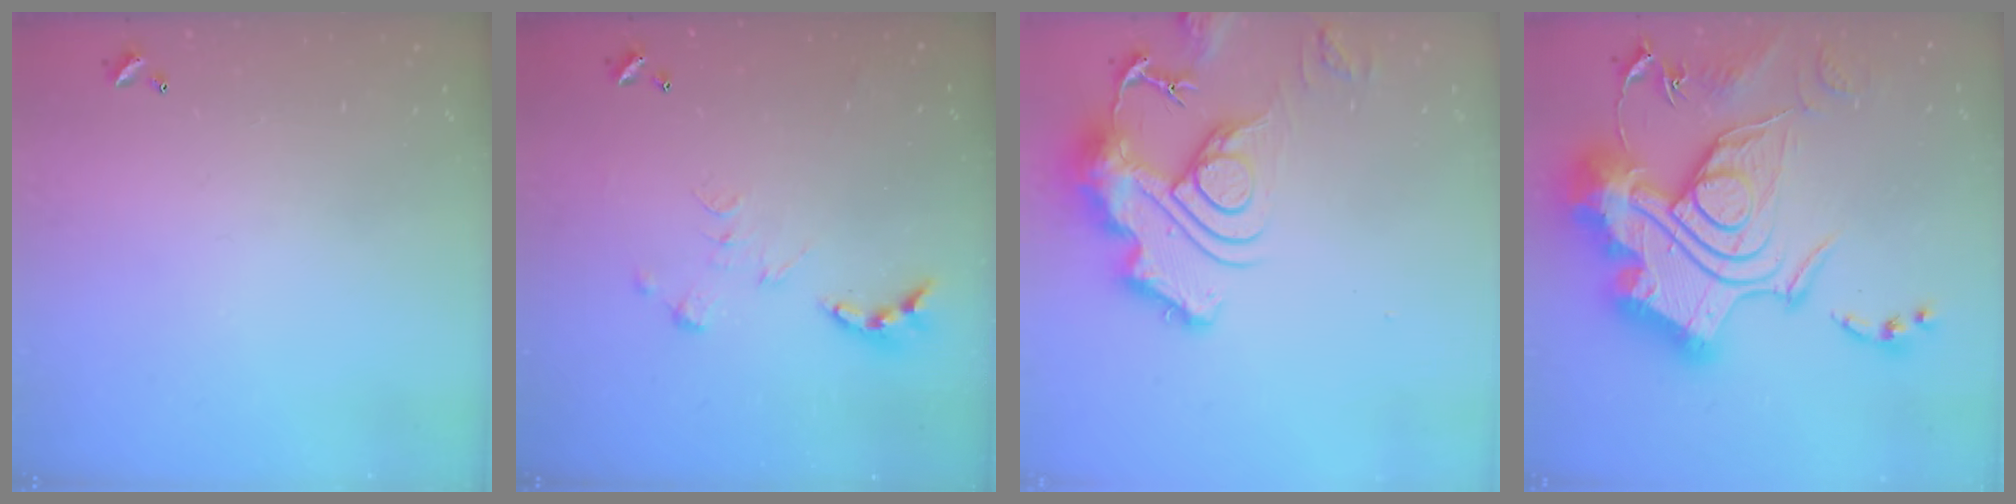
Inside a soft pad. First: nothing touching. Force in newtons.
{"total": 0.0}
{"total": 16.4, "press": 16.3, "slide": 1.5}
{"total": 1.1, "press": 1.1, "slide": 0.0}